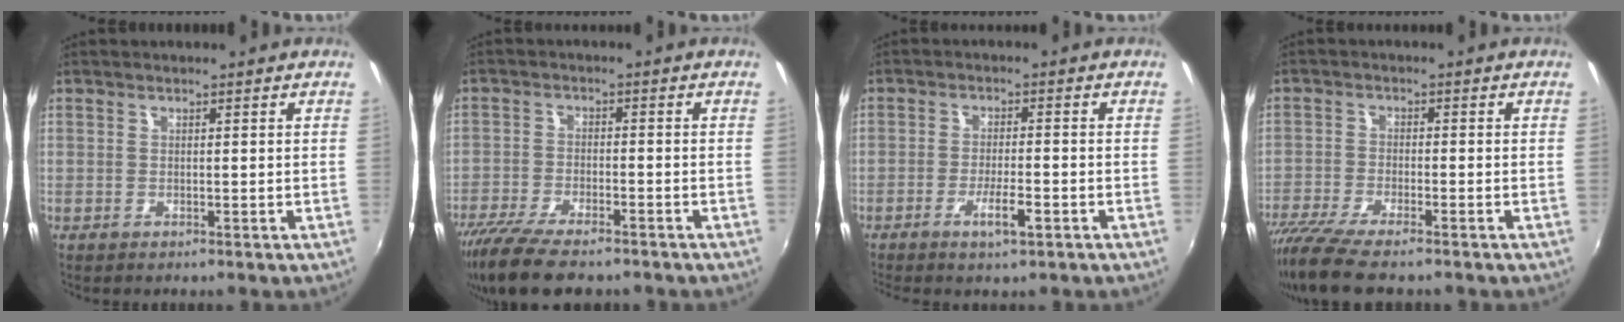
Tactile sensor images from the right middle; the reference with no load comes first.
{"total": 12.9, "force": [-10.3, 3.3, 7.0], "torque": [-0.159, -0.042, -0.178]}
{"total": 4.5, "force": [-2.5, 0.6, 3.7], "torque": [-0.078, -0.005, -0.043]}
{"total": 10.1, "force": [-8.3, 1.4, 5.6], "torque": [-0.134, -0.041, -0.151]}